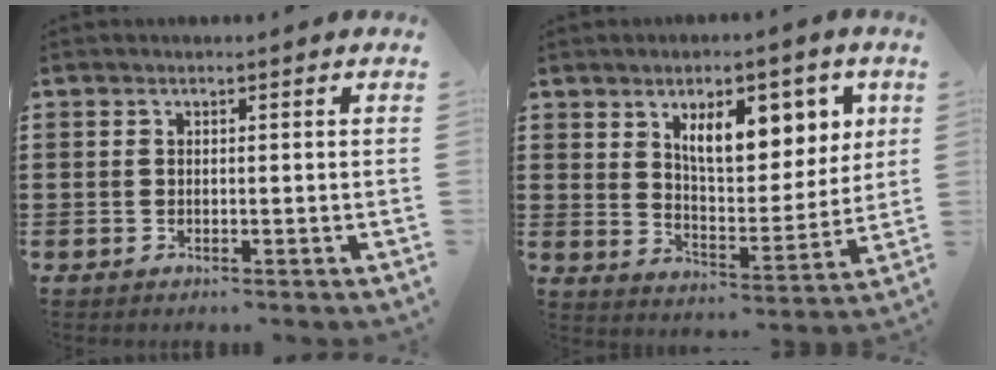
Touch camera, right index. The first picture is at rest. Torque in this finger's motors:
{"motor_torque": [1.48, 0.66, 0.36, 0.20]}